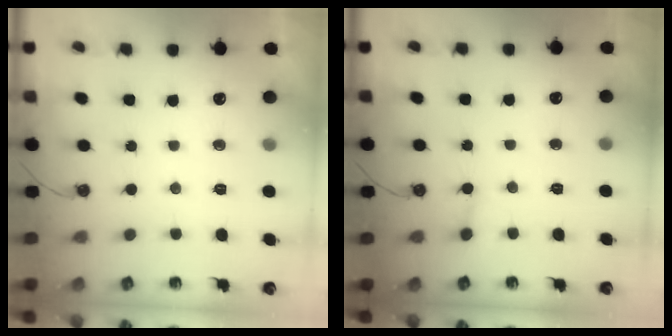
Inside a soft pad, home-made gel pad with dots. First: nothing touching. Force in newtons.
{"total": 3.3, "press": 3.3, "slide": 0.4}